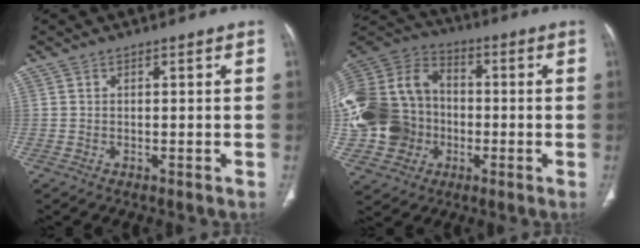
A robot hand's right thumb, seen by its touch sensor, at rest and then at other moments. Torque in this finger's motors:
{"motor_torque": [0.29, 0.34, 0.60, 0.48, 0.26]}